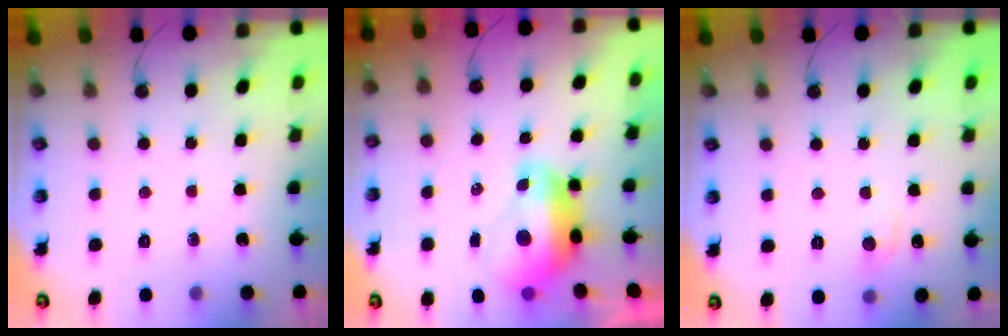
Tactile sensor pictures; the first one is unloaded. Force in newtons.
{"total": 2.8, "press": 2.7, "slide": 0.7}
{"total": 0.7, "press": 0.2, "slide": 0.7}